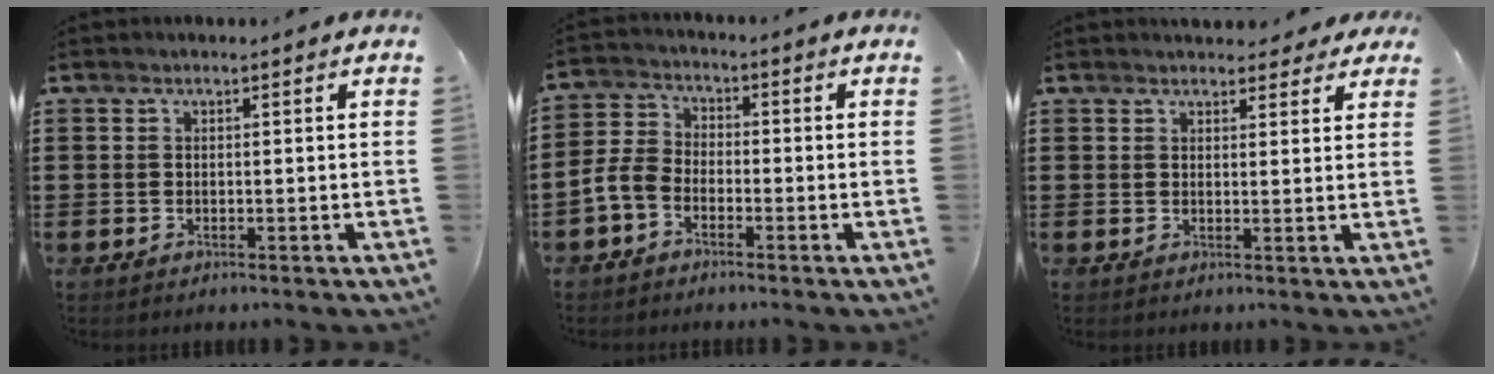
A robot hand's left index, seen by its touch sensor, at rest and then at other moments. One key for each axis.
{"total": 4.5, "fx": -2.8, "fy": 2.7, "fz": 2.3, "tx": -0.072, "ty": 0.003, "tz": -0.064}
{"total": 3.0, "fx": 2.7, "fy": 1.1, "fz": 0.6, "tx": -0.004, "ty": -0.006, "tz": 0.048}